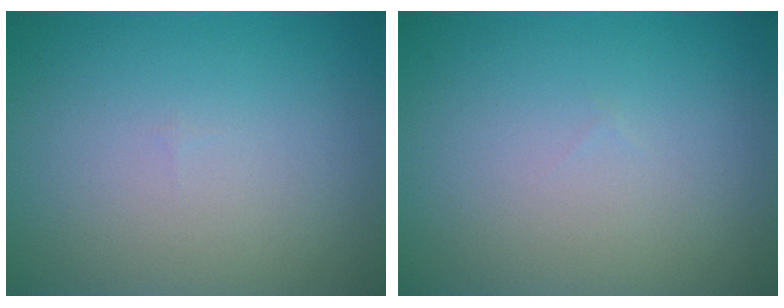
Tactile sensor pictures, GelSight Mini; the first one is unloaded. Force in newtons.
{"total": 0.0}